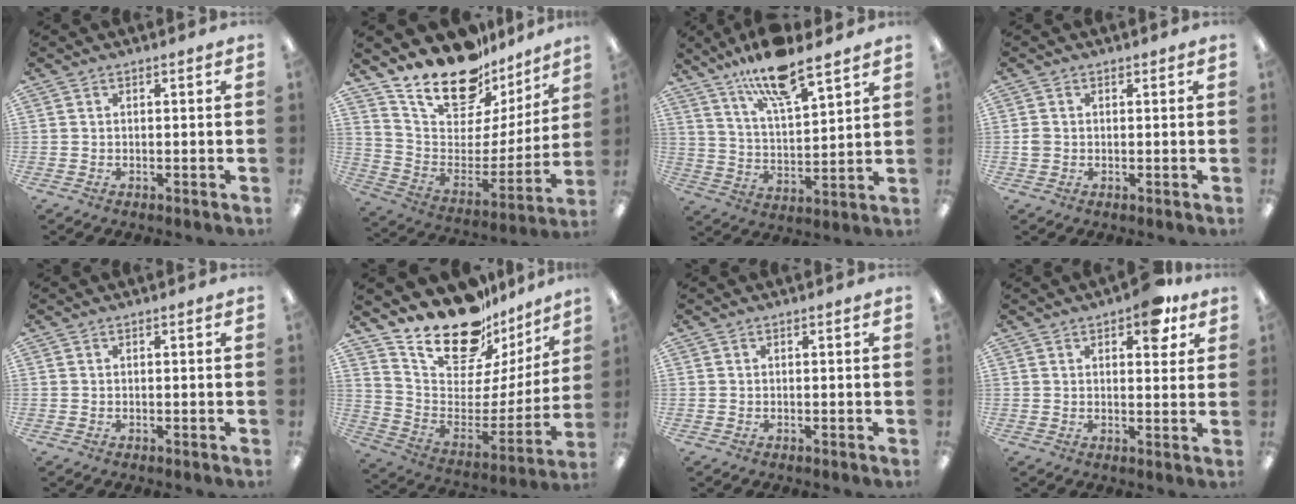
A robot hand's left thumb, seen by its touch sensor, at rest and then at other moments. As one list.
[{"total": 20.4, "force": [17.0, 8.7, 7.1], "torque": [-0.138, -0.121, 0.306]}, {"total": 14.2, "force": [11.4, 3.8, 7.7], "torque": [-0.140, -0.060, 0.197]}, {"total": 1.7, "force": [0.0, 1.6, 0.5], "torque": [-0.010, 0.004, -0.002]}, {"total": 0.0}, {"total": 23.0, "force": [18.9, 9.5, 9.0], "torque": [-0.153, -0.130, 0.337]}, {"total": 0.0}, {"total": 7.6, "force": [4.5, 3.5, 4.9], "torque": [-0.050, -0.018, 0.072]}]